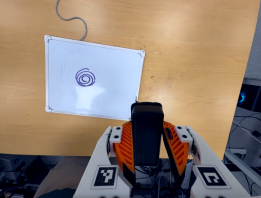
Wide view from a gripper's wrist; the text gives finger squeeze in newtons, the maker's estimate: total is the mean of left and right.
{"total": 4.4, "left": 3.4, "right": 5.4}